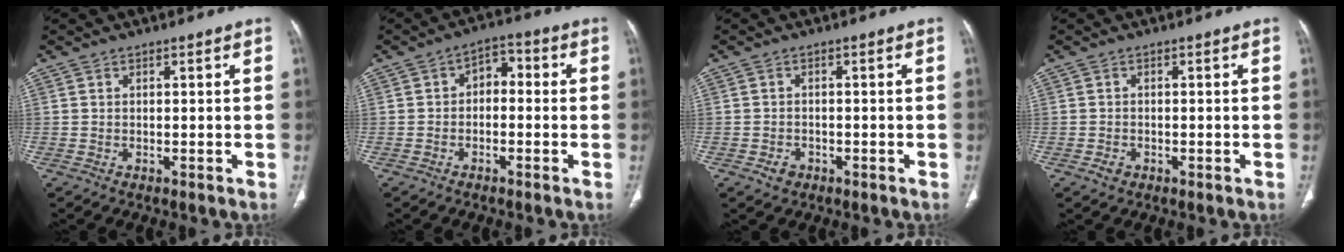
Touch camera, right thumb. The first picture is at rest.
{"total": 4.7, "force": [-0.4, 3.2, 3.4], "torque": [-0.033, 0.025, -0.020]}
{"total": 2.3, "force": [-1.1, 1.8, 0.9], "torque": [-0.011, 0.008, -0.013]}
{"total": 1.5, "force": [-0.7, 1.1, 0.7], "torque": [-0.011, 0.004, -0.010]}